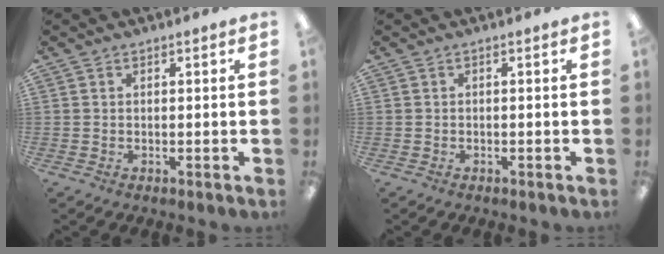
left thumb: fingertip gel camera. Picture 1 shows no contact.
{"total": 0.0}